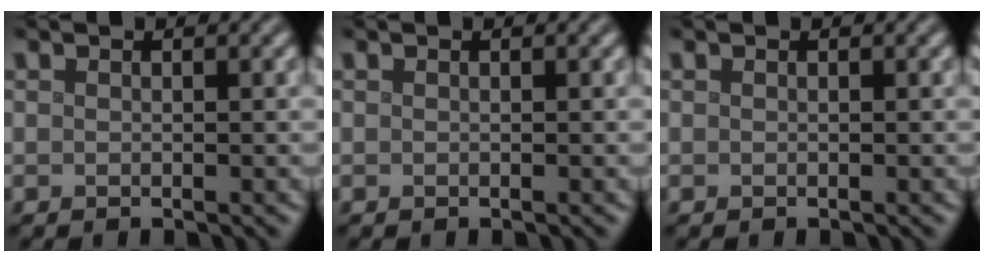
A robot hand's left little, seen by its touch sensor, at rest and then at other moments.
{"total": 0.0}
{"total": 0.0}